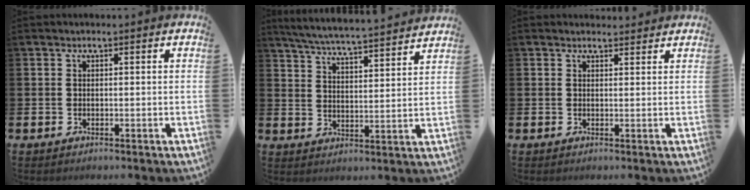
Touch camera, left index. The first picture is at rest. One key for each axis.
{"total": 6.1, "fx": 6.0, "fy": -0.1, "fz": 1.5, "tx": -0.055, "ty": -0.044, "tz": 0.104}
{"total": 1.4, "fx": 1.3, "fy": 0.4, "fz": 0.0, "tx": 0.006, "ty": -0.002, "tz": 0.022}